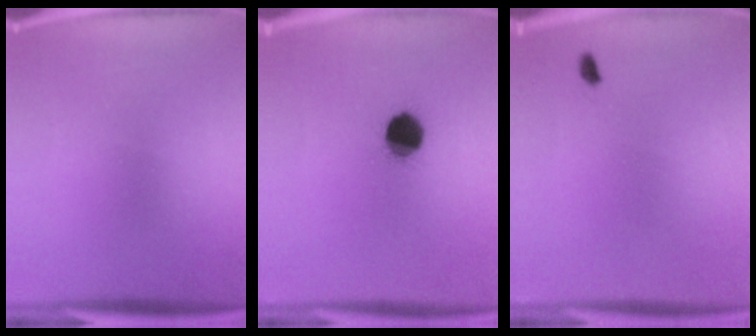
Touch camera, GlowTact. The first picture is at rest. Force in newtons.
{"total": 9.3}
{"total": 1.1}